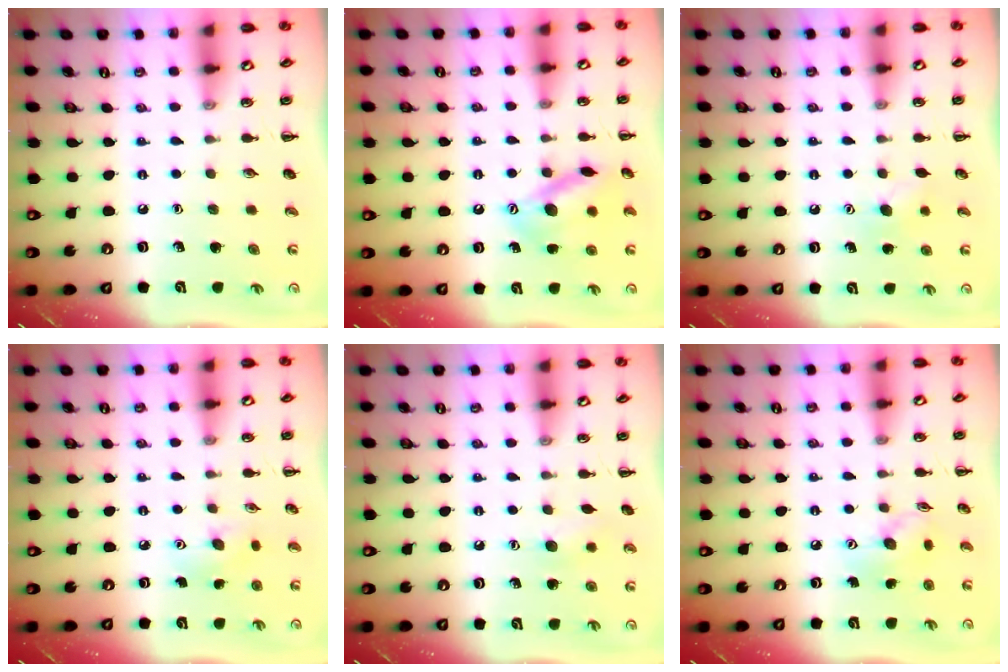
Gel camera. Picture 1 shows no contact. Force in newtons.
{"total": 13.6, "press": 13.3, "slide": 2.9}
{"total": 5.9, "press": 5.7, "slide": 1.3}
{"total": 4.9, "press": 4.8, "slide": 1.0}
{"total": 6.5, "press": 6.4, "slide": 1.2}
{"total": 7.4, "press": 7.4, "slide": 0.4}